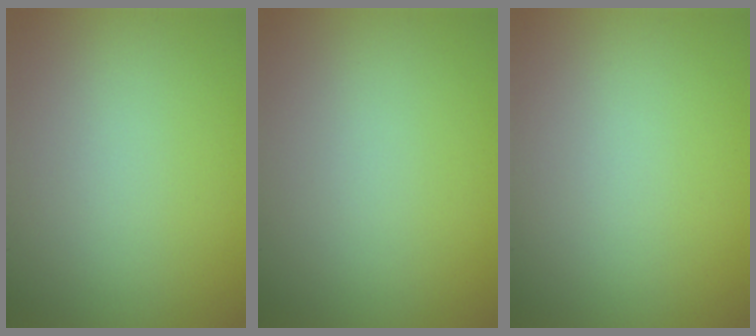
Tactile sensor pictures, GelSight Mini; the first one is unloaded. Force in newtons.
{"total": 0.0}
{"total": 0.0}